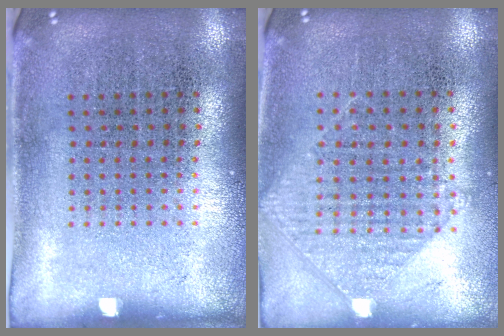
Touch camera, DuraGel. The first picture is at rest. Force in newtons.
{"total": 0.8, "press": 0.7, "slide": 0.2}